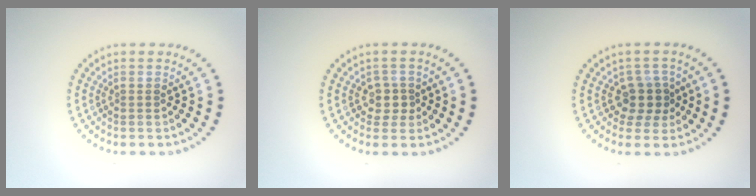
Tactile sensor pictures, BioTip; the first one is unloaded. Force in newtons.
{"total": 1.6, "press": 1.4, "slide": 0.9}
{"total": 2.6, "press": 2.1, "slide": 1.5}